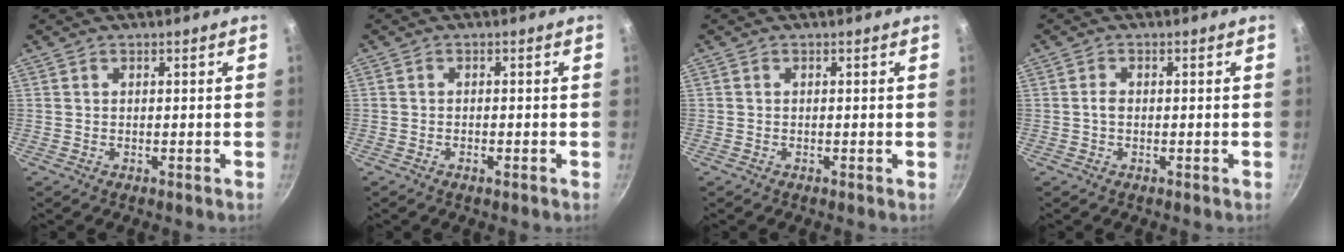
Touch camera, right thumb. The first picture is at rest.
{"total": 1.0, "force": [-0.6, 0.2, 0.8], "torque": [-0.020, 0.003, -0.014]}
{"total": 0.0}
{"total": 1.4, "force": [-0.2, 0.9, 1.0], "torque": [-0.018, 0.006, -0.005]}